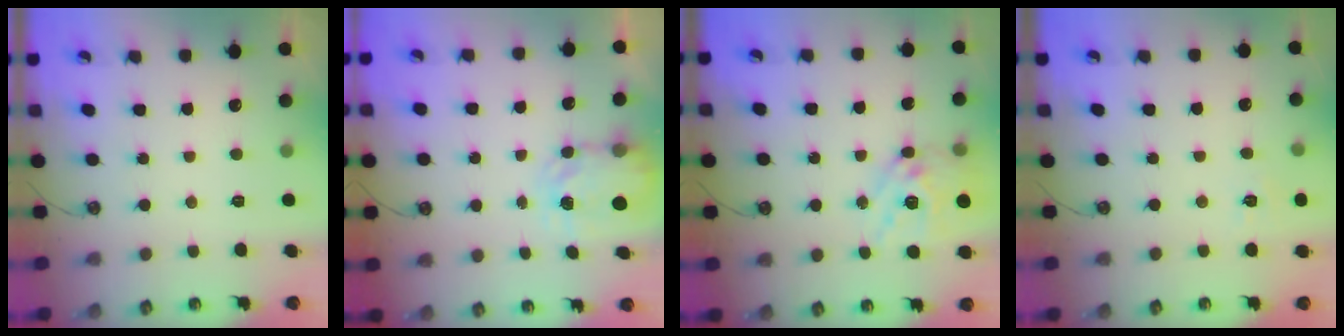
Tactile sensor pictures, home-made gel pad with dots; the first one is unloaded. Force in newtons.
{"total": 5.0, "press": 5.0, "slide": 0.3}
{"total": 14.5, "press": 14.4, "slide": 1.3}
{"total": 5.5, "press": 5.4, "slide": 0.5}